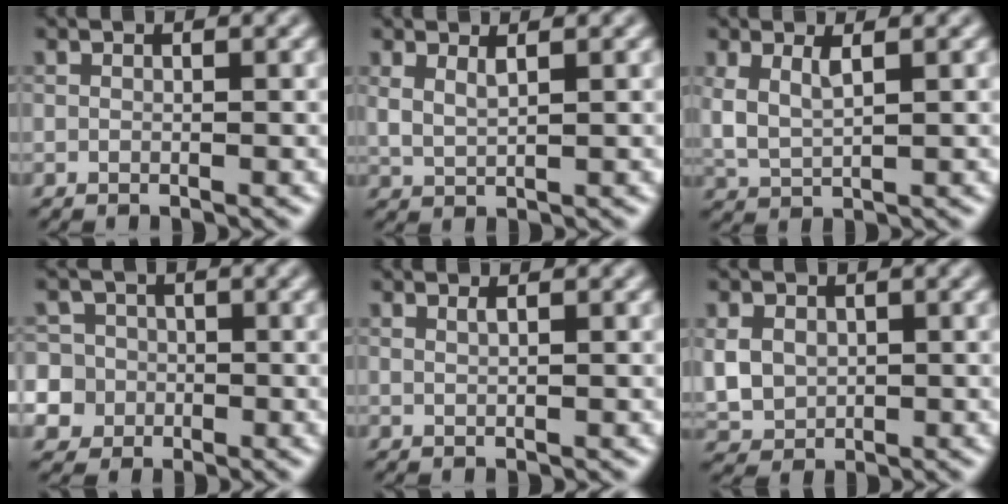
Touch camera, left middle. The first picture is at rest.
{"total": 1.6, "force": [1.1, 0.5, 1.0], "torque": [-0.025, -0.006, 0.024]}
{"total": 2.2, "force": [1.1, 0.8, 1.8], "torque": [-0.043, -0.007, 0.027]}
{"total": 9.8, "force": [-2.1, 9.3, 2.6], "torque": [-0.069, 0.008, -0.060]}
{"total": 0.7, "force": [0.5, 0.2, 0.5], "torque": [-0.006, 0.000, 0.009]}
{"total": 3.5, "force": [0.4, 2.9, 1.9], "torque": [-0.047, -0.003, 0.010]}